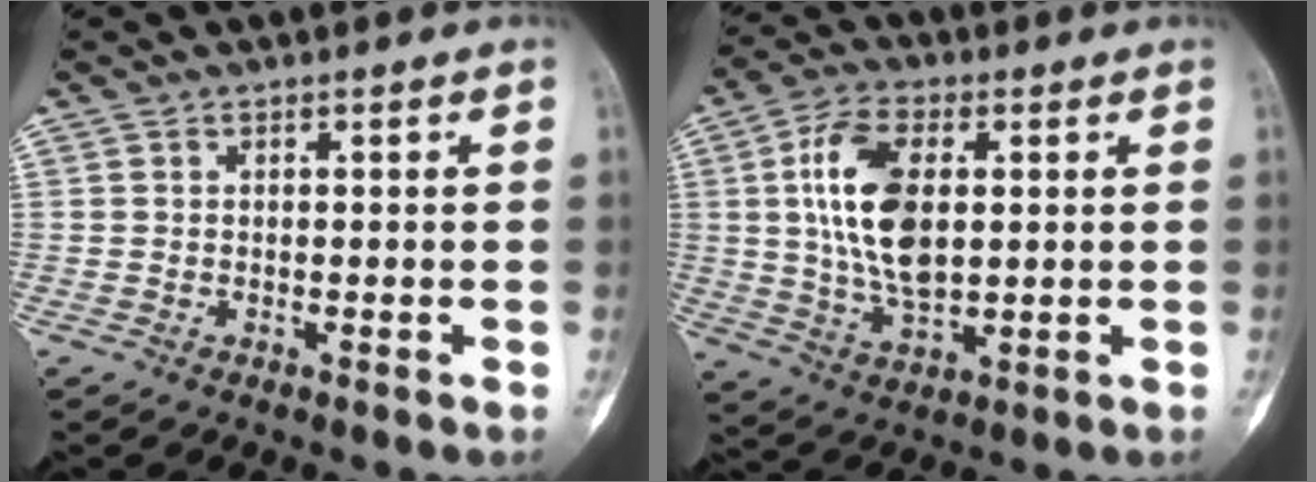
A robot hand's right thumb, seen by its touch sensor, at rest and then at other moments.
{"total": 14.1, "force": [2.3, 7.5, 11.7], "torque": [-0.218, -0.003, 0.045]}